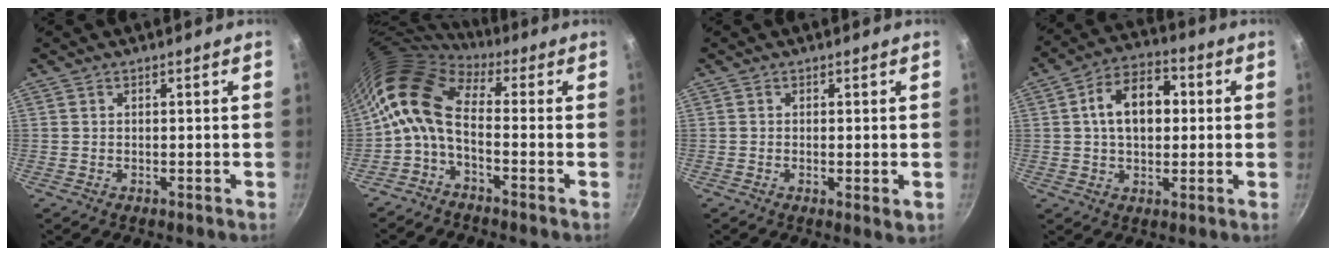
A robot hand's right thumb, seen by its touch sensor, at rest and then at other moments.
{"total": 9.8, "force": [-0.4, 5.3, 8.2], "torque": [-0.159, 0.026, -0.026]}
{"total": 2.1, "force": [-0.3, 0.5, 2.0], "torque": [-0.033, -0.008, -0.005]}
{"total": 12.2, "force": [1.6, 8.1, 9.0], "torque": [-0.113, 0.023, 0.012]}